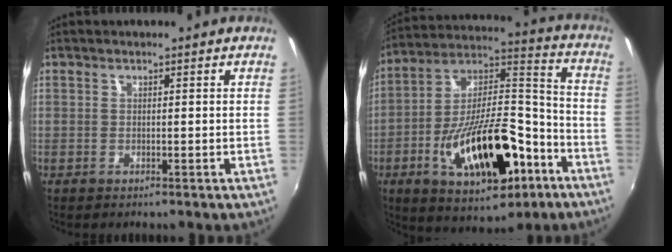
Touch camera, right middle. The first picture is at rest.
{"total": 23.1, "force": [-9.9, 9.8, 18.5], "torque": [-0.319, 0.008, -0.146]}